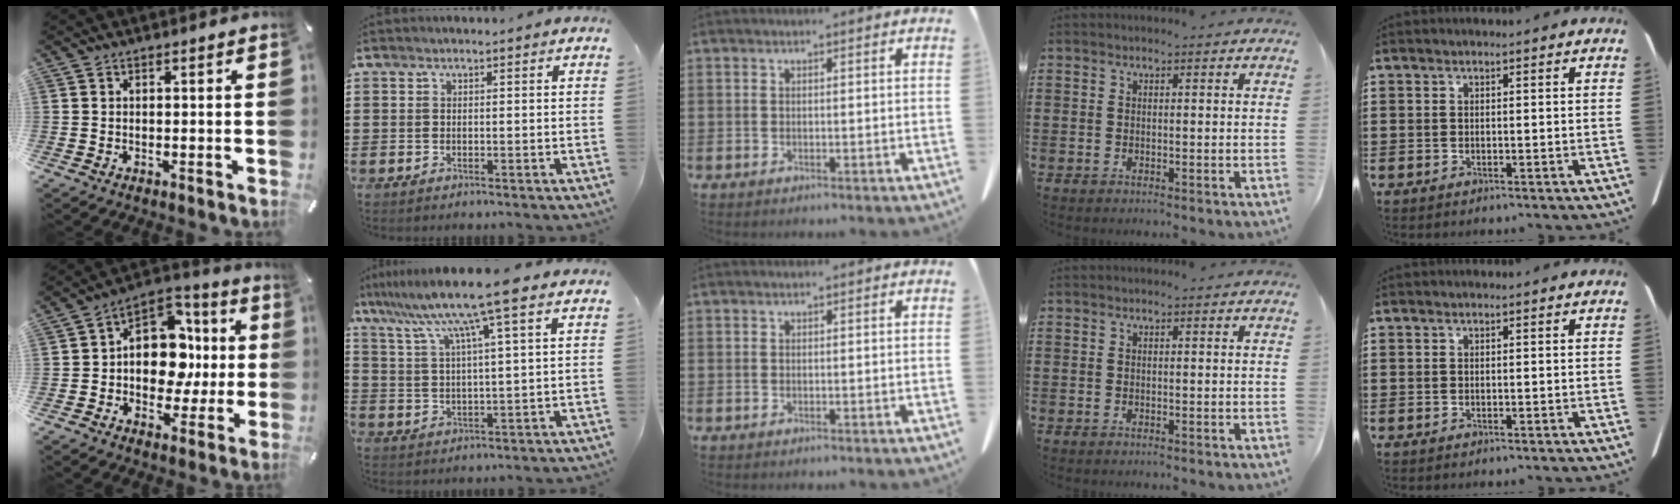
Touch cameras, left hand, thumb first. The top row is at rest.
{"thumb": {"total": 14.6, "force": [-0.4, 11.8, 8.6], "torque": [-0.129, -0.005, -0.003]}, "index": {"total": 10.5, "force": [7.5, -0.4, 7.4], "torque": [-0.167, -0.025, 0.122]}}